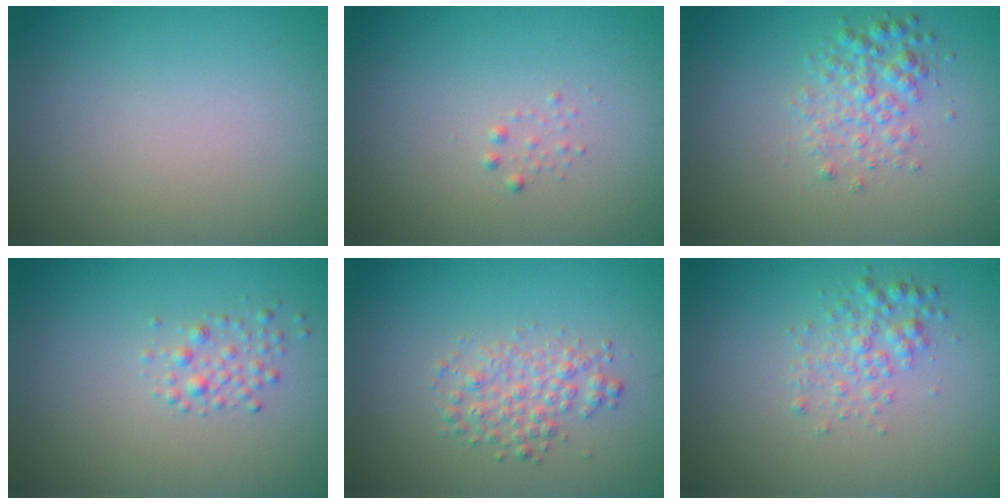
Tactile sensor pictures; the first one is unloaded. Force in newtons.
{"total": 0.6, "press": 0.6, "slide": 0.0}
{"total": 2.5, "press": 2.5, "slide": 0.0}
{"total": 1.4, "press": 1.4, "slide": 0.0}
{"total": 2.5, "press": 2.5, "slide": 0.1}
{"total": 2.2, "press": 2.2, "slide": 0.0}